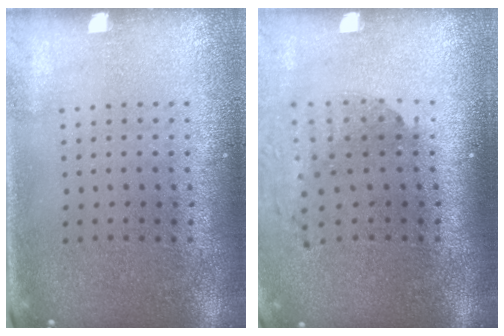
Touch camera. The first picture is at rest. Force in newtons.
{"total": 1.8, "press": 1.4, "slide": 1.1}